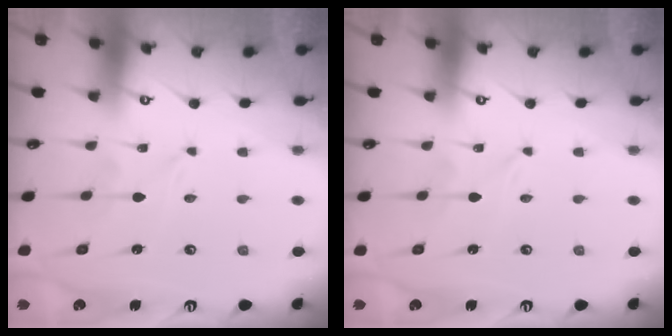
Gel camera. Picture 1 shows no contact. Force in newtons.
{"total": 0.0}